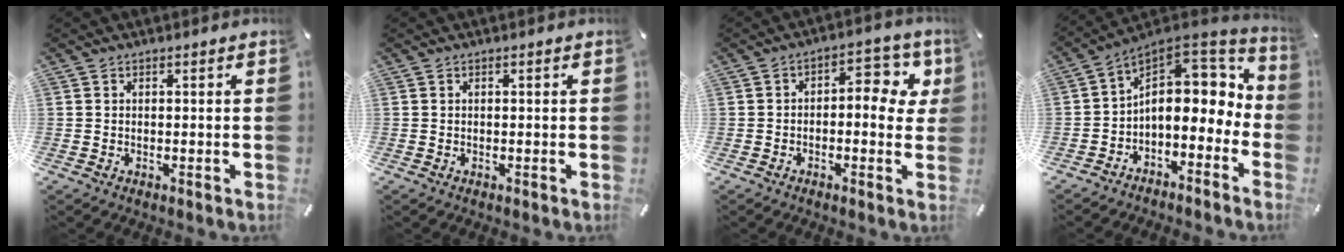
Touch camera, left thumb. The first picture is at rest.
{"total": 0.0}
{"total": 8.3, "force": [1.2, 4.7, 6.8], "torque": [-0.074, -0.019, 0.009]}
{"total": 13.1, "force": [2.1, 9.0, 9.3], "torque": [-0.119, -0.027, 0.037]}